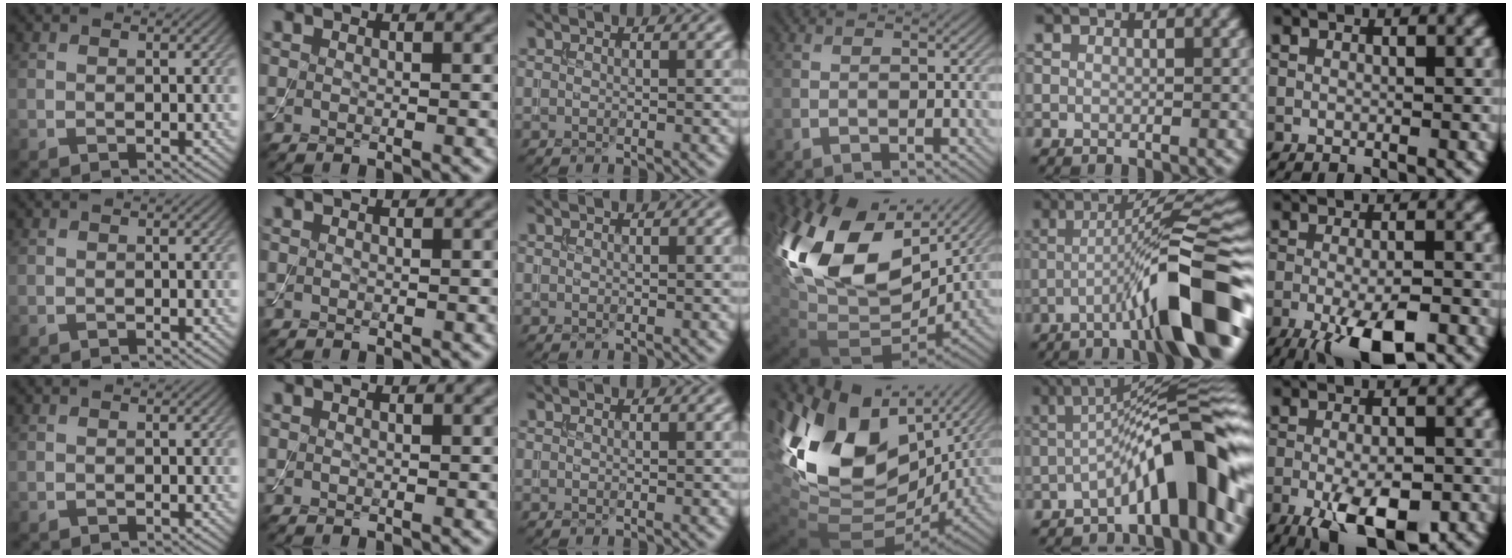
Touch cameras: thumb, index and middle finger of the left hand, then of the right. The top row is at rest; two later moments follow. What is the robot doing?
{"motion": "assemble", "object": "toy tower of hanoi"}